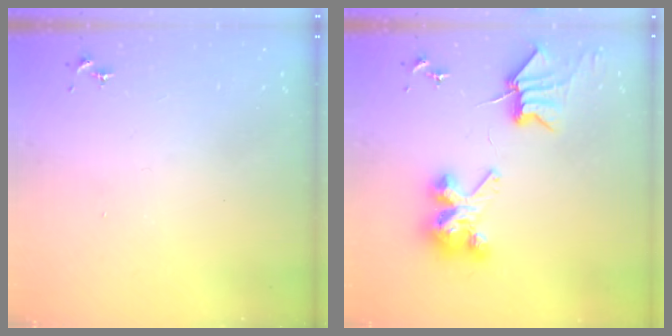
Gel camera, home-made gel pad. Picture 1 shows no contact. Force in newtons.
{"total": 8.8, "press": 8.7, "slide": 1.2}